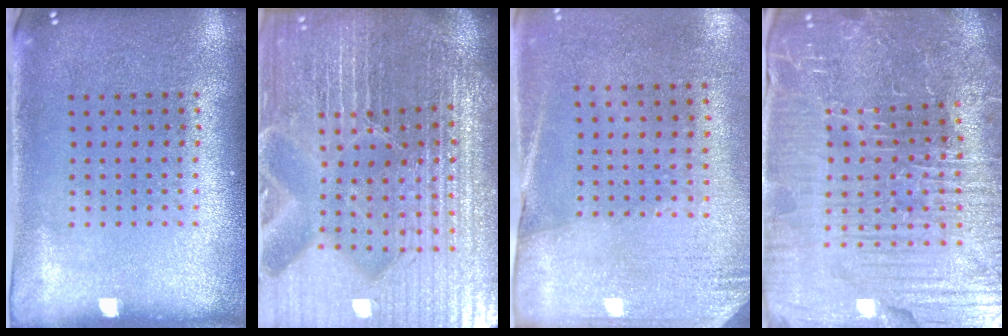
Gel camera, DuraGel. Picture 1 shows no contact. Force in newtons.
{"total": 6.5, "press": 5.8, "slide": 2.9}
{"total": 2.6, "press": 2.3, "slide": 1.4}
{"total": 5.9, "press": 5.5, "slide": 1.9}